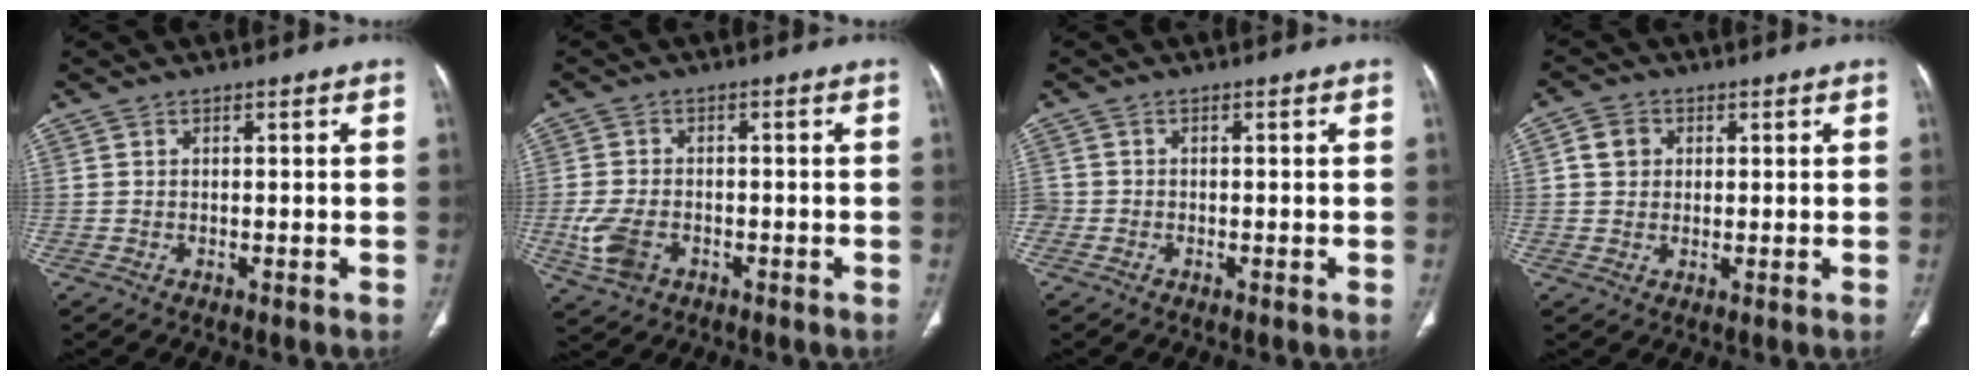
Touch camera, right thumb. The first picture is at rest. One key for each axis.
{"total": 5.6, "fx": -1.5, "fy": 3.5, "fz": 4.1, "tx": -0.103, "ty": -0.001, "tz": -0.025}
{"total": 1.4, "fx": -0.4, "fy": 1.3, "fz": 0.3, "tx": -0.004, "ty": 0.003, "tz": -0.012}
{"total": 4.3, "fx": 1.1, "fy": 3.7, "fz": 1.8, "tx": -0.019, "ty": 0.002, "tz": 0.020}